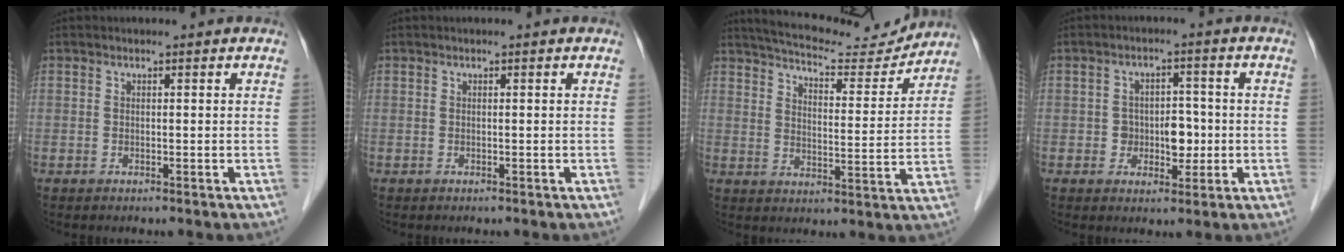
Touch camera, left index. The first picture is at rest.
{"total": 0.0}
{"total": 15.0, "force": [14.2, 2.3, 4.4], "torque": [-0.069, -0.004, 0.197]}
{"total": 4.9, "force": [-0.7, 3.3, 3.5], "torque": [-0.048, 0.011, -0.006]}